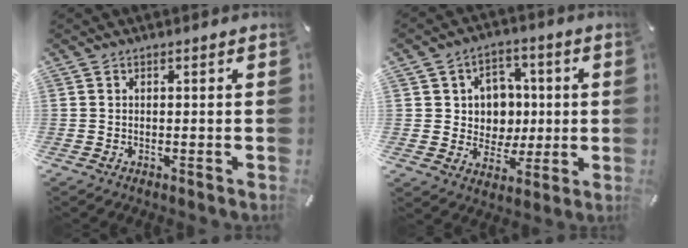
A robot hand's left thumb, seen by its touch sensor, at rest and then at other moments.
{"total": 8.9, "force": [1.0, 8.7, 1.9], "torque": [-0.028, -0.006, 0.025]}